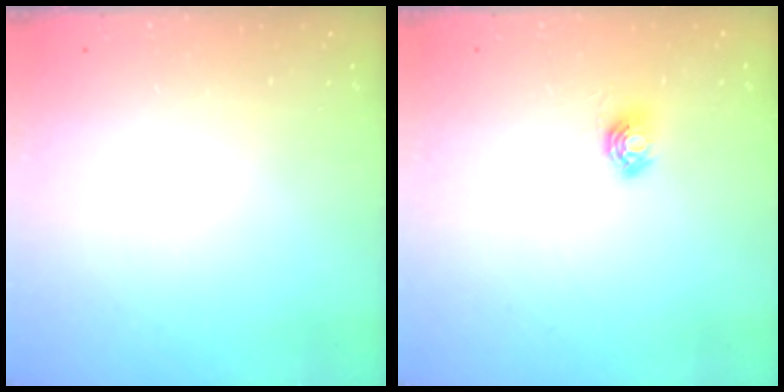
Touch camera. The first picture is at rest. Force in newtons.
{"total": 5.1, "press": 5.1, "slide": 0.5}